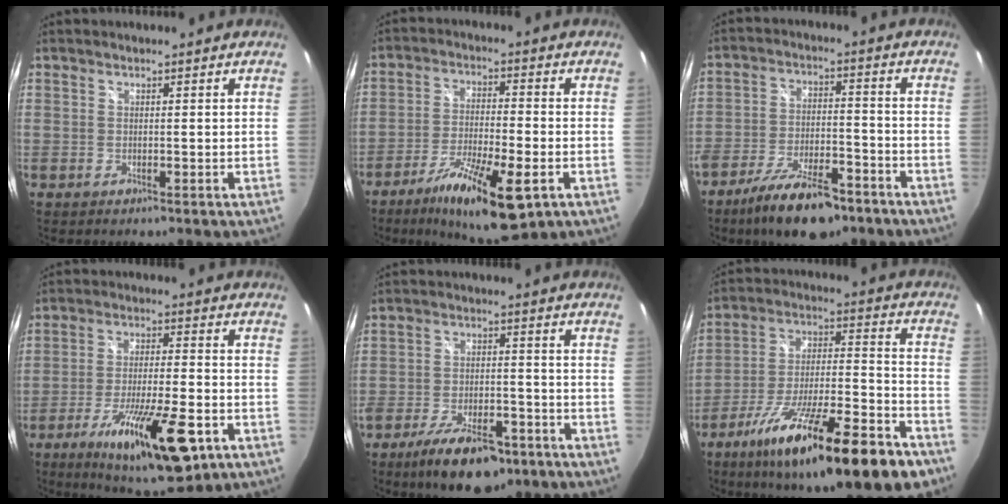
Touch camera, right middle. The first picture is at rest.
{"total": 14.3, "force": [-7.7, 3.5, 11.6], "torque": [-0.222, -0.031, -0.132]}
{"total": 13.9, "force": [-10.2, 4.7, 8.3], "torque": [-0.166, -0.019, -0.167]}
{"total": 18.9, "force": [-9.7, 4.6, 15.5], "torque": [-0.273, -0.040, -0.149]}
{"total": 13.2, "force": [-9.1, 5.1, 8.1], "torque": [-0.164, -0.019, -0.144]}
{"total": 25.6, "force": [-16.5, 5.0, 18.9], "torque": [-0.309, -0.046, -0.260]}